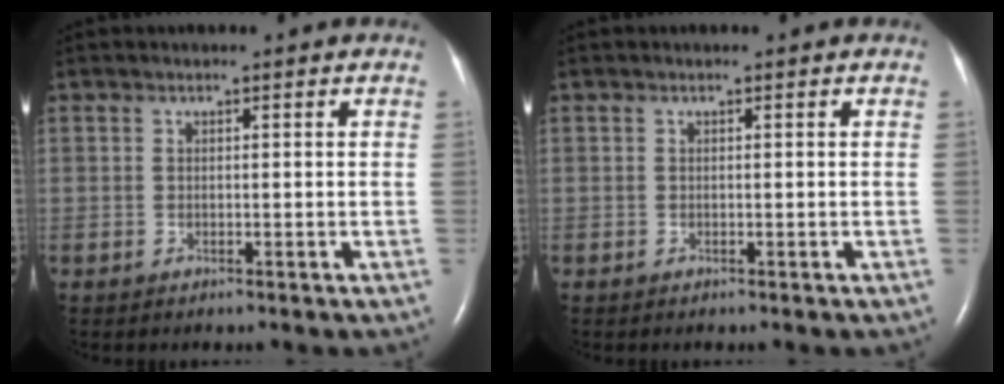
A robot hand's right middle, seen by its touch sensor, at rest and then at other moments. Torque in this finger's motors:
{"motor_torque": [-0.05, 0.09, 0.00, 0.01]}